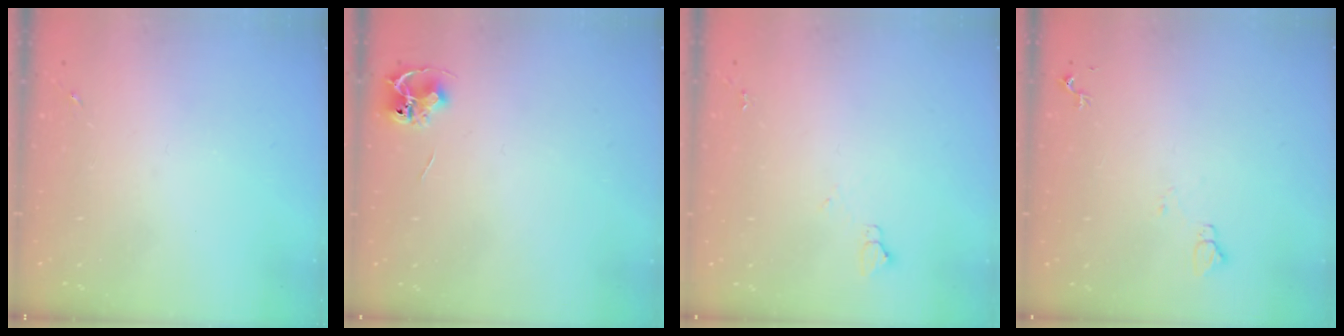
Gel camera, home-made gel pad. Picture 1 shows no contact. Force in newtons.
{"total": 6.5, "press": 6.5, "slide": 0.5}
{"total": 3.6, "press": 3.6, "slide": 0.5}
{"total": 6.1, "press": 6.0, "slide": 0.8}